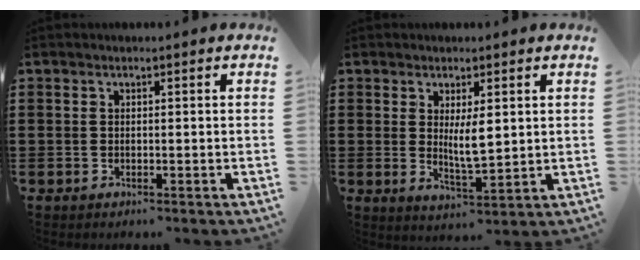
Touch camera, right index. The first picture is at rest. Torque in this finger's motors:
{"motor_torque": [0.38, 0.26, 0.39, 0.14]}